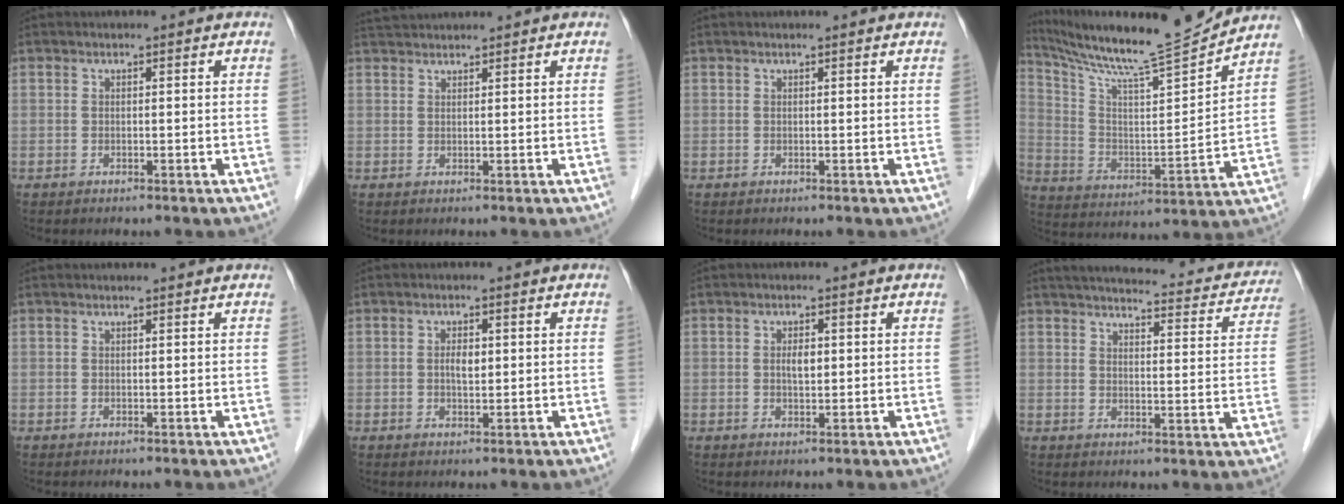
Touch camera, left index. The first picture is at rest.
{"total": 3.8, "force": [3.7, 0.0, 0.8], "torque": [-0.016, 0.034, 0.070]}
{"total": 1.2, "force": [1.1, 0.0, 0.3], "torque": [-0.010, 0.010, 0.015]}
{"total": 17.2, "force": [15.7, -0.9, 6.8], "torque": [-0.129, -0.022, 0.264]}
{"total": 1.5, "force": [1.4, 0.0, 0.4], "torque": [-0.009, 0.011, 0.019]}
{"total": 2.0, "force": [0.3, 0.9, 1.8], "torque": [-0.033, 0.000, 0.005]}
{"total": 2.0, "force": [0.3, 0.8, 1.7], "torque": [-0.032, 0.000, 0.006]}
{"total": 22.5, "force": [20.3, 5.0, 8.2], "torque": [-0.107, -0.010, 0.234]}